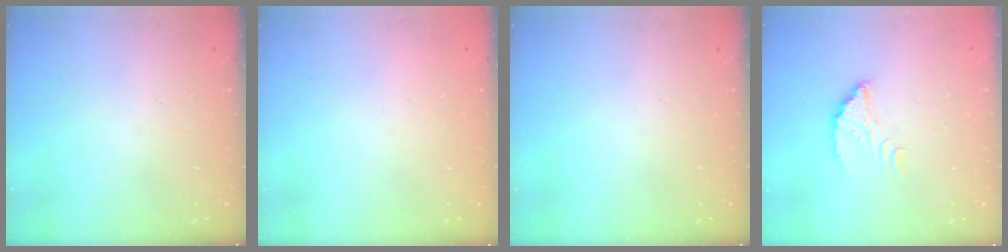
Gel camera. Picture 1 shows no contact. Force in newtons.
{"total": 2.2, "press": 2.2, "slide": 0.1}
{"total": 0.0}
{"total": 3.7, "press": 3.7, "slide": 0.2}